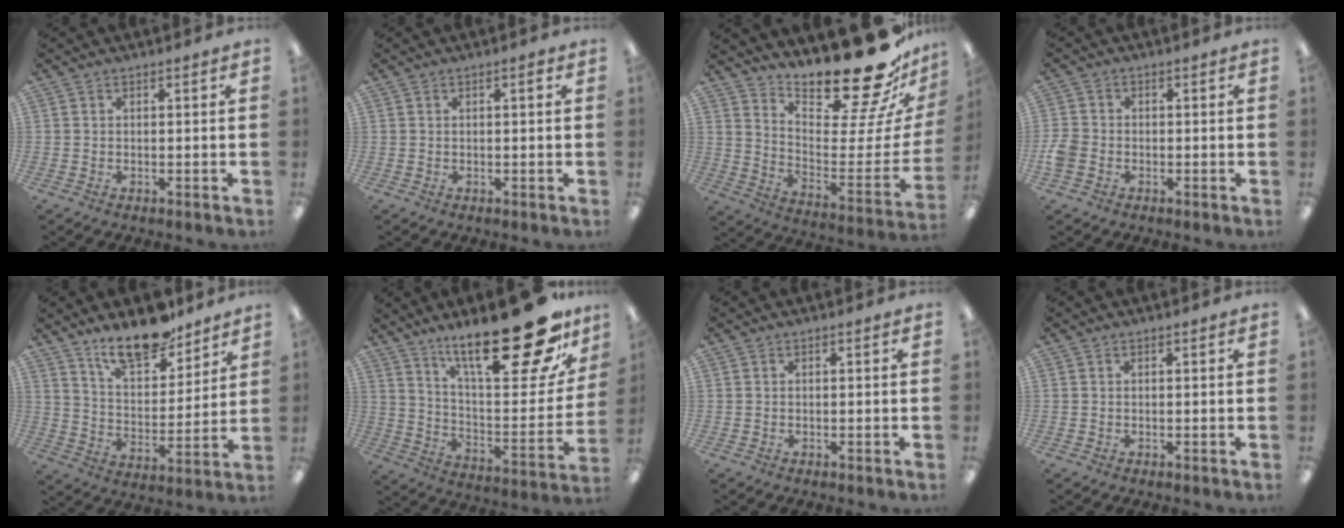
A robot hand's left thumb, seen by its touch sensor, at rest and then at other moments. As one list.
[{"total": 1.2, "force": [0.6, 0.2, 1.1], "torque": [-0.014, 0.000, 0.007]}, {"total": 22.7, "force": [19.6, 4.6, 10.6], "torque": [-0.129, -0.167, 0.312]}, {"total": 3.8, "force": [-1.2, 3.0, 2.0], "torque": [-0.037, 0.009, -0.022]}, {"total": 15.1, "force": [12.5, 5.4, 6.6], "torque": [-0.103, -0.079, 0.223]}, {"total": 28.8, "force": [19.3, 8.1, 19.9], "torque": [-0.286, -0.128, 0.310]}, {"total": 0.0}, {"total": 0.0}]